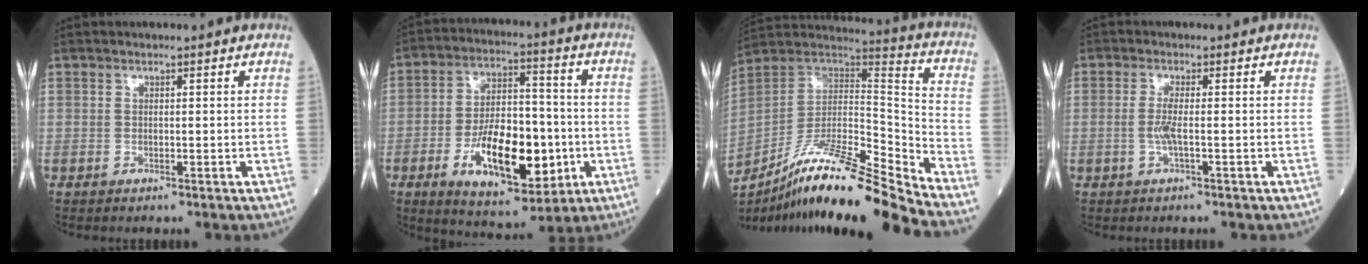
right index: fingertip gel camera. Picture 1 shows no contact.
{"total": 15.6, "force": [-4.3, 6.4, 13.6], "torque": [-0.237, 0.002, -0.065]}
{"total": 21.5, "force": [-17.2, -0.6, 12.8], "torque": [-0.239, 0.002, -0.313]}
{"total": 2.2, "force": [-0.5, 0.0, 2.1], "torque": [-0.051, -0.001, -0.011]}